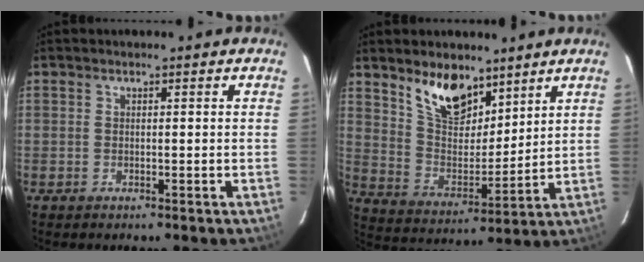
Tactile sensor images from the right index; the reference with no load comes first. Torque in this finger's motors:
{"motor_torque": [0.35, 0.29, 0.29, 0.11]}